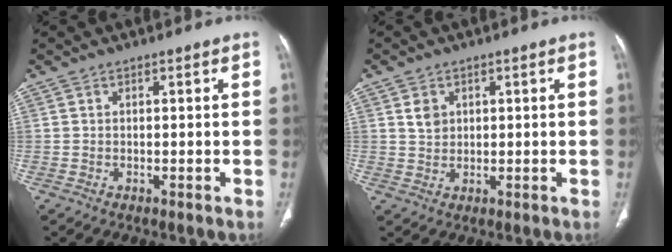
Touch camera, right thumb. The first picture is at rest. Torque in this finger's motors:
{"motor_torque": [0.56, 0.39, 0.14, -0.45, -0.02]}